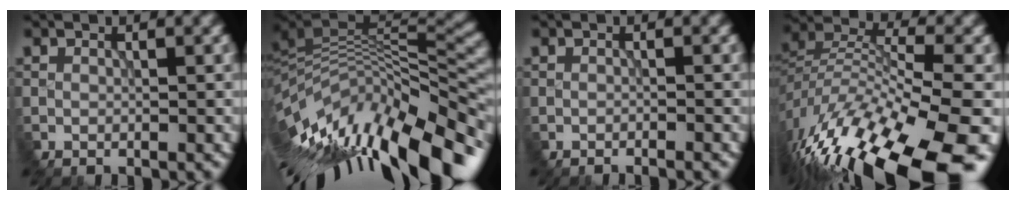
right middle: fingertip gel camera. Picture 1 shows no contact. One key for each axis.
{"total": 14.0, "fx": -4.7, "fy": 5.0, "fz": 12.2, "tx": -0.223, "ty": -0.005, "tz": -0.075}
{"total": 1.4, "fx": -1.4, "fy": -0.1, "fz": 0.0, "tx": -0.011, "ty": -0.002, "tz": -0.022}
{"total": 15.2, "fx": -9.8, "fy": 5.1, "fz": 10.5, "tx": -0.241, "ty": -0.018, "tz": -0.162}